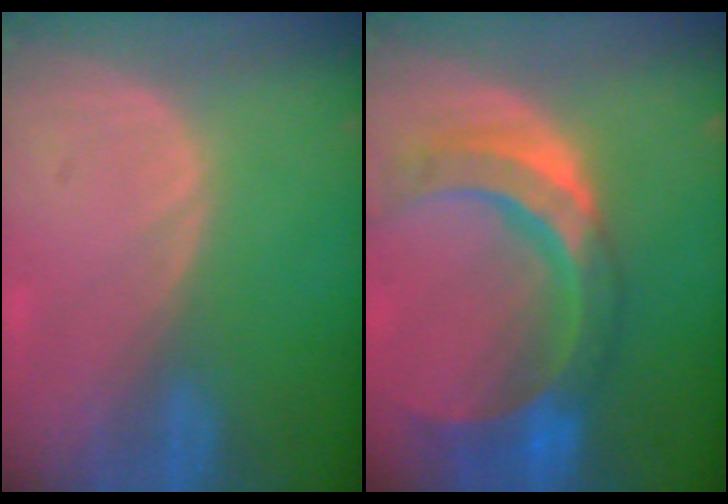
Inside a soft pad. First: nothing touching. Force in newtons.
{"total": 11.5, "press": 9.8, "slide": 5.9}